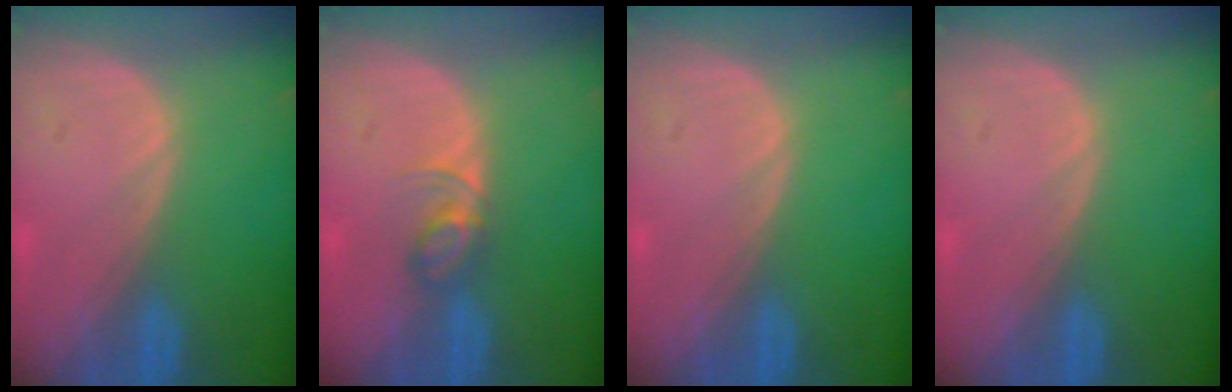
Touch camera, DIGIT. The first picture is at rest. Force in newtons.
{"total": 3.3, "press": 3.2, "slide": 0.4}
{"total": 0.0}
{"total": 0.0}